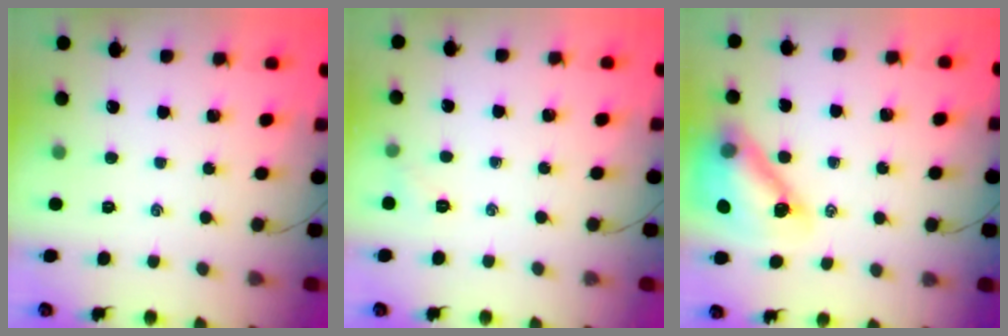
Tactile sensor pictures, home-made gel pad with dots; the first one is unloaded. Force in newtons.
{"total": 3.9, "press": 3.7, "slide": 1.1}
{"total": 14.8, "press": 14.3, "slide": 4.1}